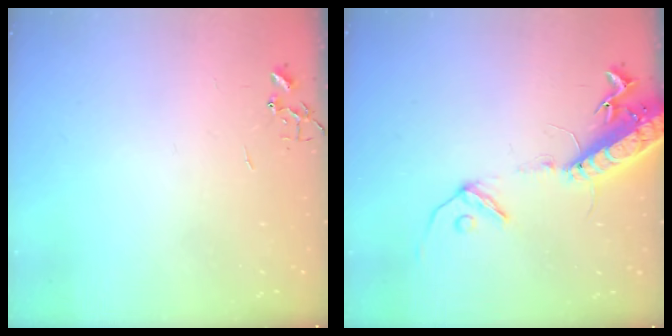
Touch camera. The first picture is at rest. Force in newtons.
{"total": 16.3, "press": 15.8, "slide": 4.0}